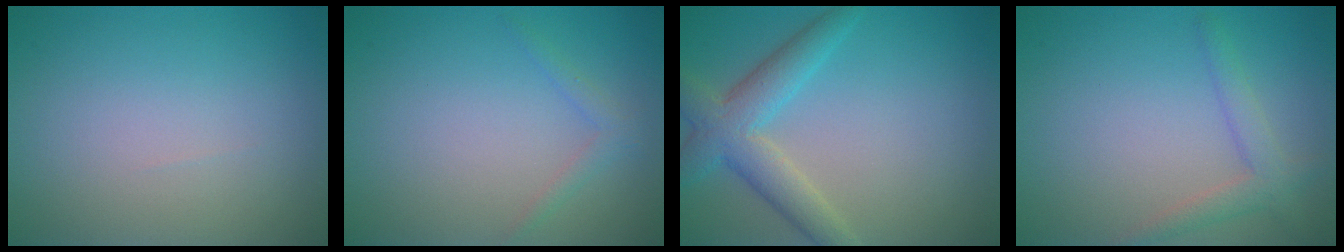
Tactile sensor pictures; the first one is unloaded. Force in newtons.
{"total": 1.2, "press": 1.2, "slide": 0.1}
{"total": 4.7, "press": 4.7, "slide": 0.2}
{"total": 2.3, "press": 2.3, "slide": 0.1}